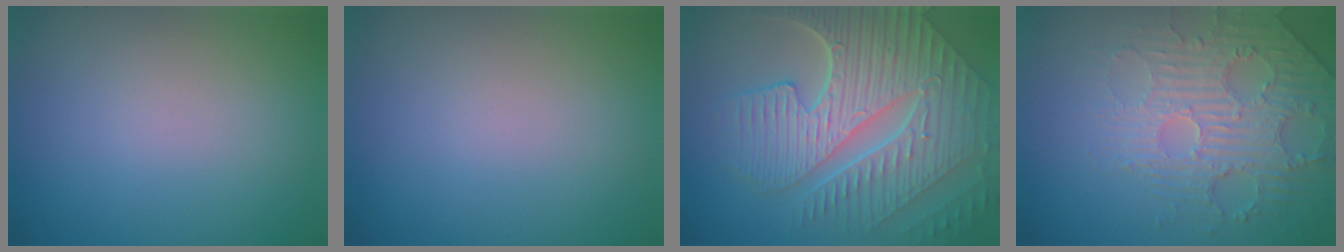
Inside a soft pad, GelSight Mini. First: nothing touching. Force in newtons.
{"total": 0.0}
{"total": 10.6, "press": 7.3, "slide": 7.7}
{"total": 4.6, "press": 3.6, "slide": 2.9}